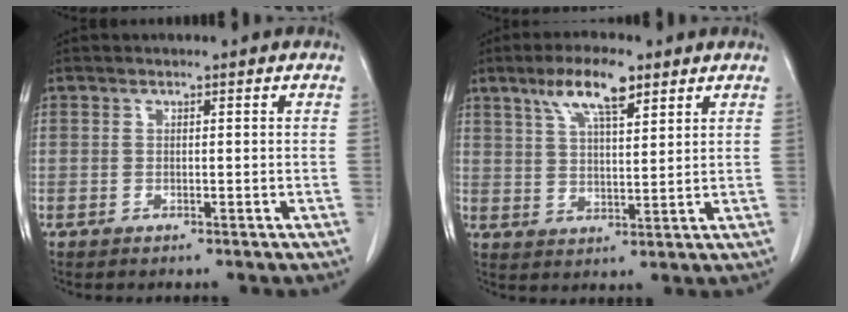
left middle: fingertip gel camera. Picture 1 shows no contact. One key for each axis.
{"total": 8.3, "fx": 5.2, "fy": 2.0, "fz": 6.1, "tx": -0.119, "ty": 0.009, "tz": 0.094}